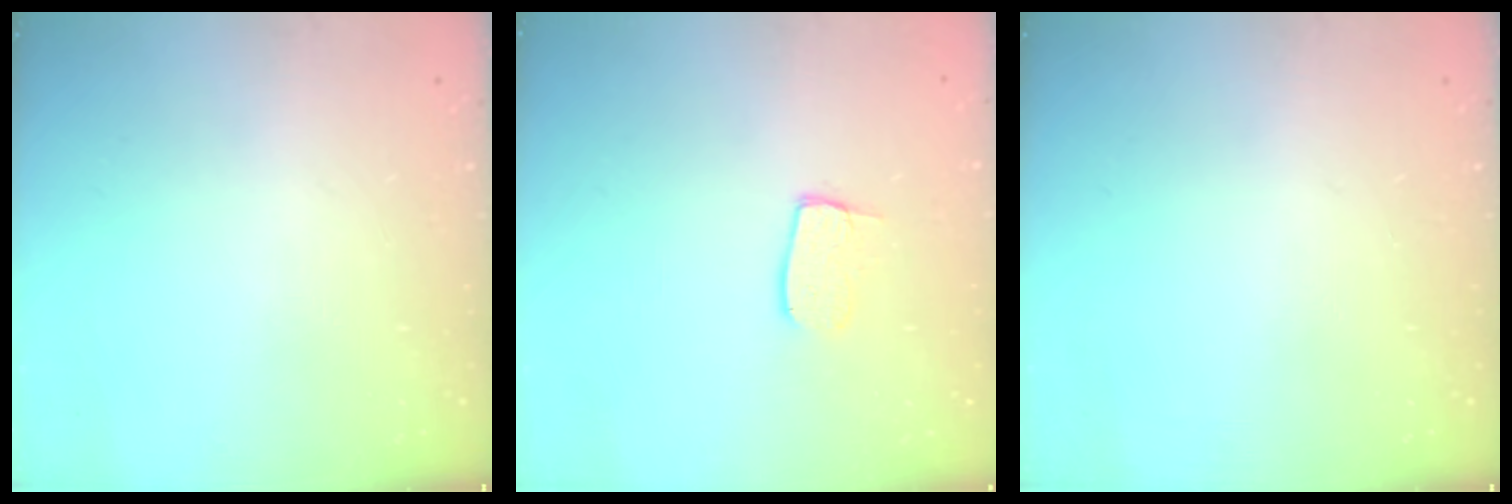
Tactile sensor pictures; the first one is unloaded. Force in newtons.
{"total": 6.7, "press": 6.7, "slide": 0.4}
{"total": 0.0}